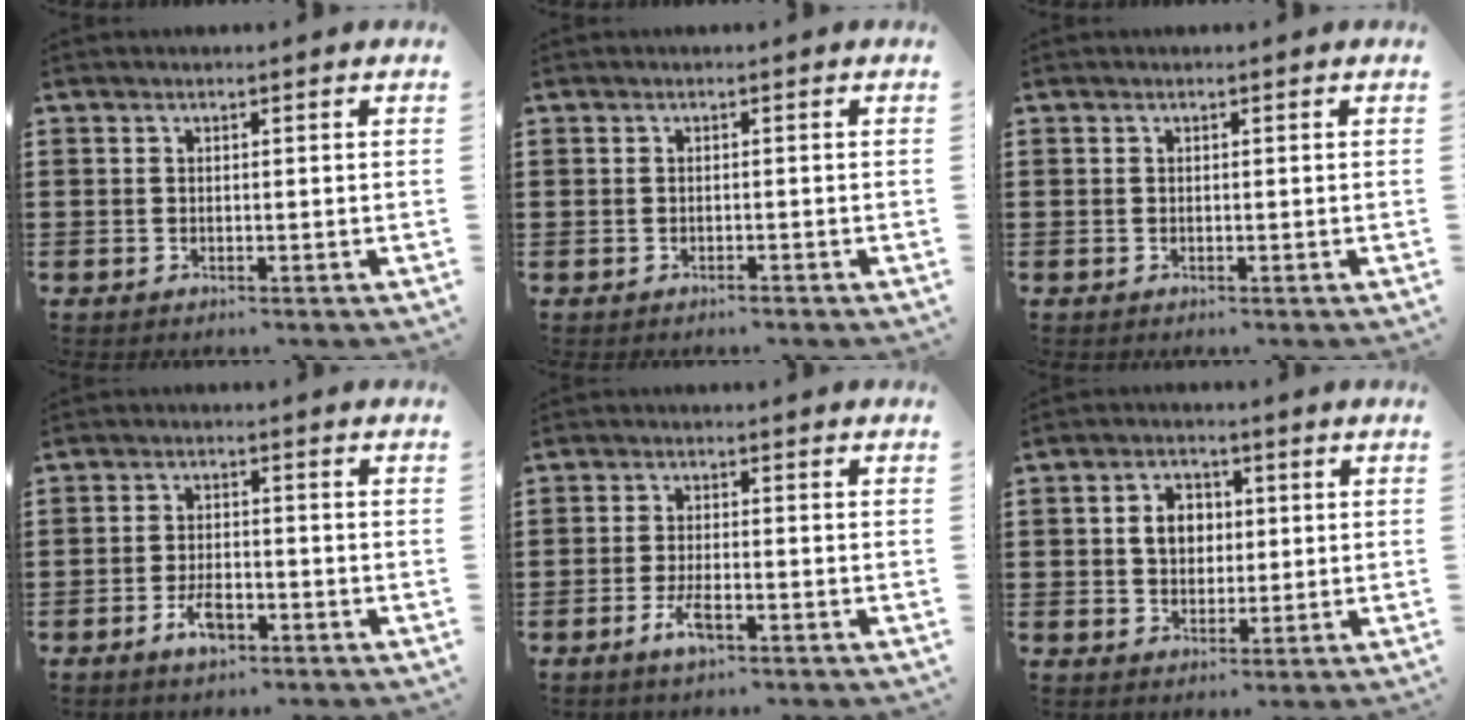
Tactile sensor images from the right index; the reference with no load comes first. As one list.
[{"total": 0.6, "force": [-0.6, 0.1, 0.0], "torque": [-0.002, 0.000, -0.014]}, {"total": 0.0}, {"total": 4.3, "force": [-2.1, 1.9, 3.3], "torque": [-0.068, 0.002, -0.042]}, {"total": 3.7, "force": [-1.8, 1.1, 3.1], "torque": [-0.070, -0.006, -0.038]}, {"total": 4.7, "force": [0.5, 3.7, 2.9], "torque": [-0.060, 0.011, 0.003]}]